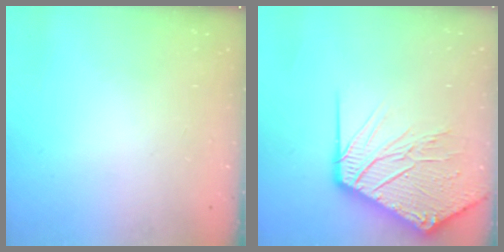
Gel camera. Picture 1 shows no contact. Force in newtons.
{"total": 18.3, "press": 18.2, "slide": 2.4}